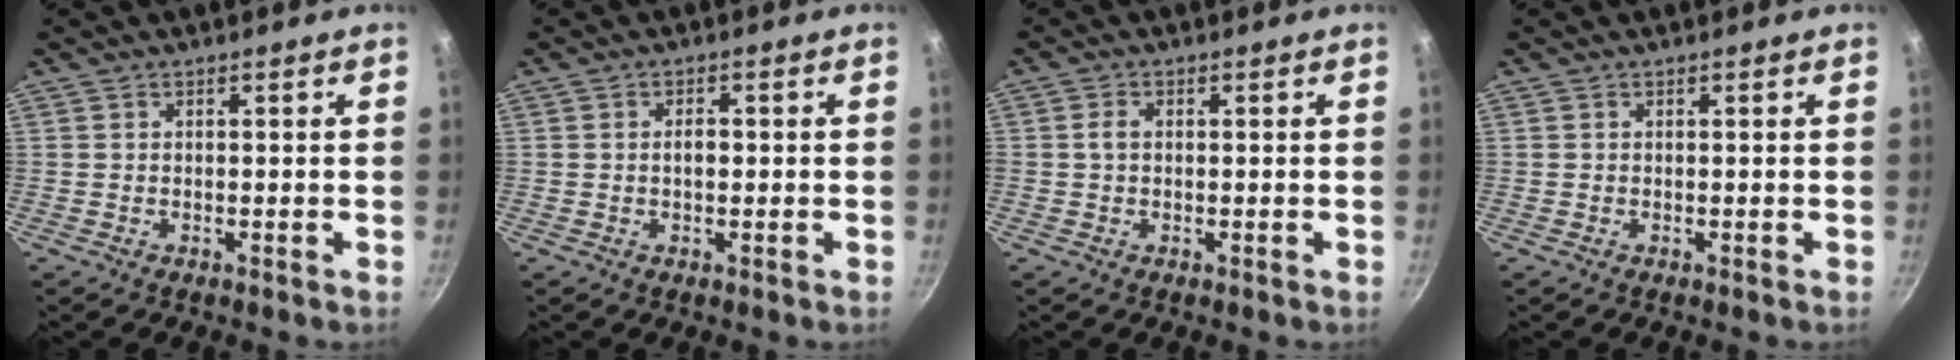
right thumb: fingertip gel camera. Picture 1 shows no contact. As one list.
[{"total": 2.1, "force": [-0.1, 1.2, 1.7], "torque": [-0.028, 0.005, -0.003]}, {"total": 1.8, "force": [0.1, 1.2, 1.3], "torque": [-0.025, 0.002, 0.000]}, {"total": 0.0}]